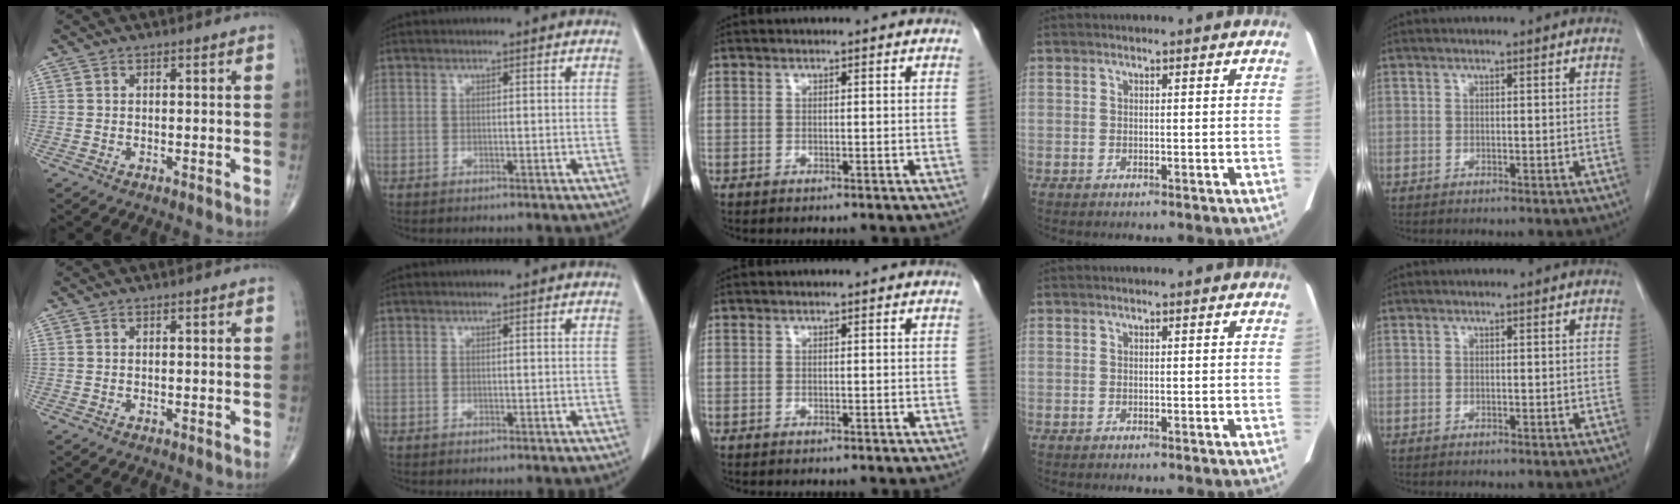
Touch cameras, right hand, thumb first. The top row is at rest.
{}